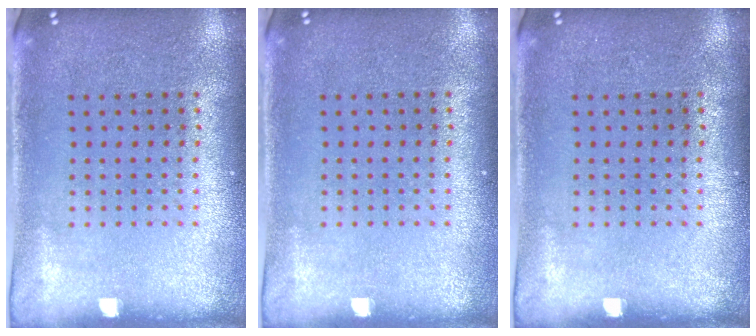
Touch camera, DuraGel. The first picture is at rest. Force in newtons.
{"total": 0.0}
{"total": 0.0}